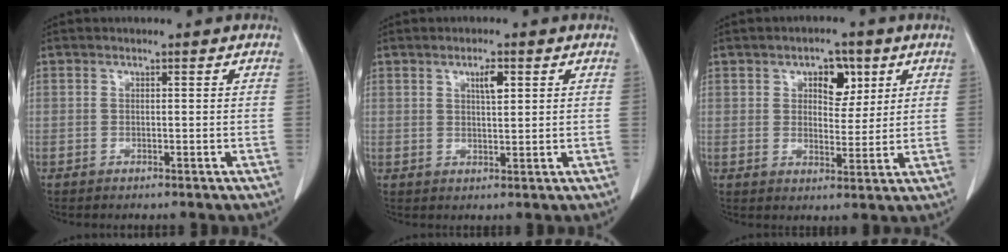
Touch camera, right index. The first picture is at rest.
{"total": 2.9, "force": [1.3, 0.8, 2.5], "torque": [-0.042, -0.003, 0.022]}
{"total": 5.7, "force": [2.6, 3.3, 3.9], "torque": [-0.050, 0.010, 0.038]}